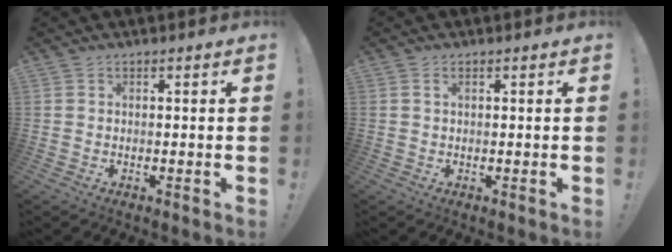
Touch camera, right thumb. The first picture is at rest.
{"total": 1.0, "force": [0.4, 0.4, 0.8], "torque": [-0.019, 0.003, 0.007]}